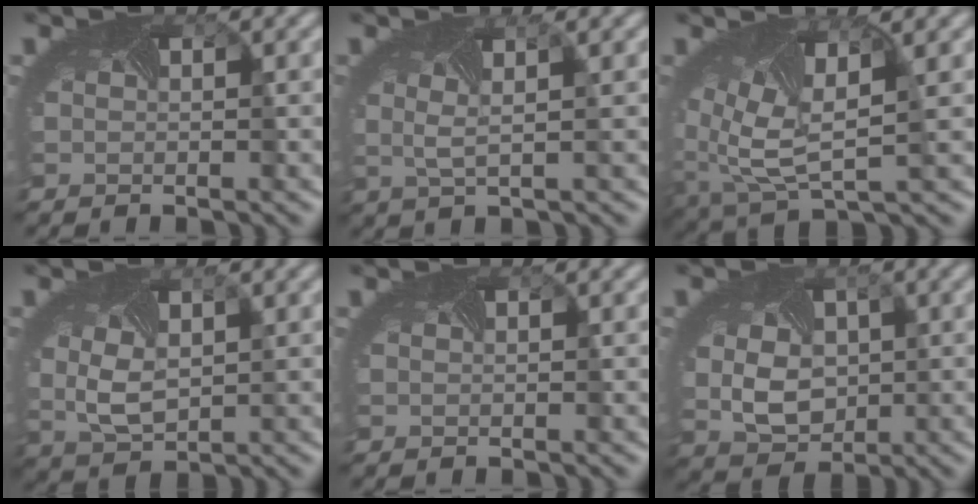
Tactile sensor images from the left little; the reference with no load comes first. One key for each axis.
{"total": 1.6, "fx": 0.6, "fy": 0.0, "fz": 1.5, "tx": -0.027, "ty": 0.003, "tz": 0.009}
{"total": 7.6, "fx": 0.7, "fy": 3.9, "fz": 6.5, "tx": -0.147, "ty": -0.017, "tz": 0.022}
{"total": 3.6, "fx": 0.4, "fy": 2.3, "fz": 2.8, "tx": -0.072, "ty": -0.005, "tz": 0.018}
{"total": 0.0}
{"total": 4.4, "fx": -0.2, "fy": 3.3, "fz": 2.9, "tx": -0.065, "ty": -0.010, "tz": 0.009}